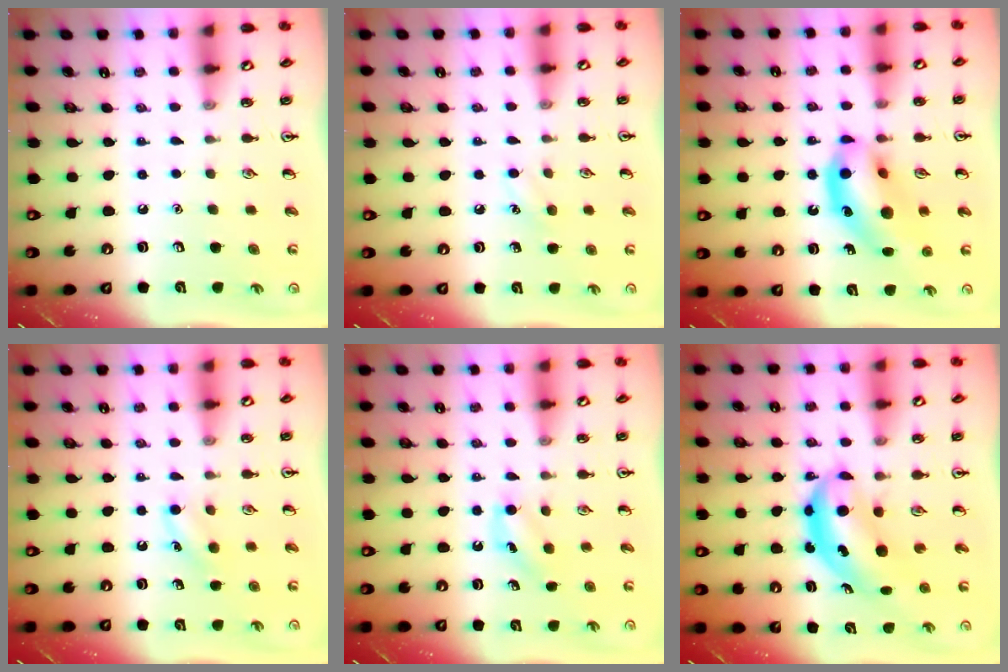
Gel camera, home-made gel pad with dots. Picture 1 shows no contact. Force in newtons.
{"total": 5.4, "press": 5.1, "slide": 1.6}
{"total": 14.2, "press": 13.5, "slide": 4.2}
{"total": 6.1, "press": 5.8, "slide": 1.6}
{"total": 5.3, "press": 5.0, "slide": 1.7}
{"total": 6.3, "press": 6.0, "slide": 1.6}